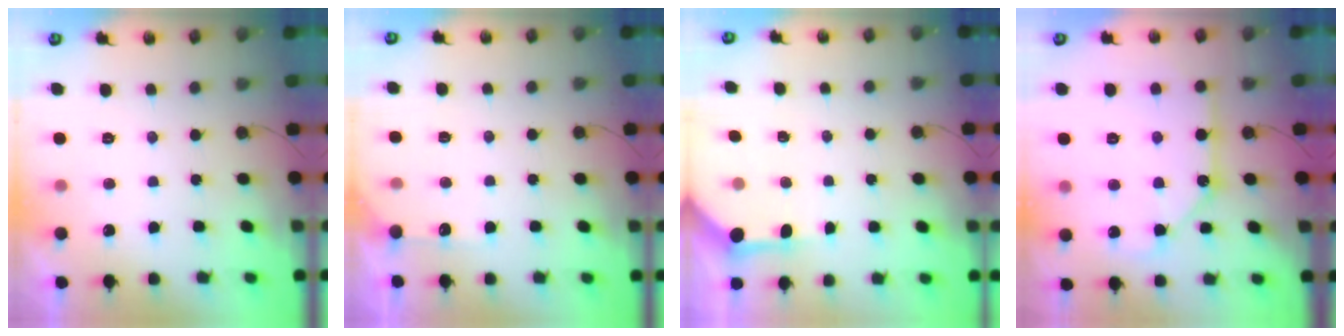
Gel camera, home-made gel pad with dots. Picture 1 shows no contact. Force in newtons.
{"total": 4.2, "press": 4.2, "slide": 0.6}
{"total": 3.9, "press": 3.9, "slide": 0.2}
{"total": 10.4, "press": 10.3, "slide": 0.9}